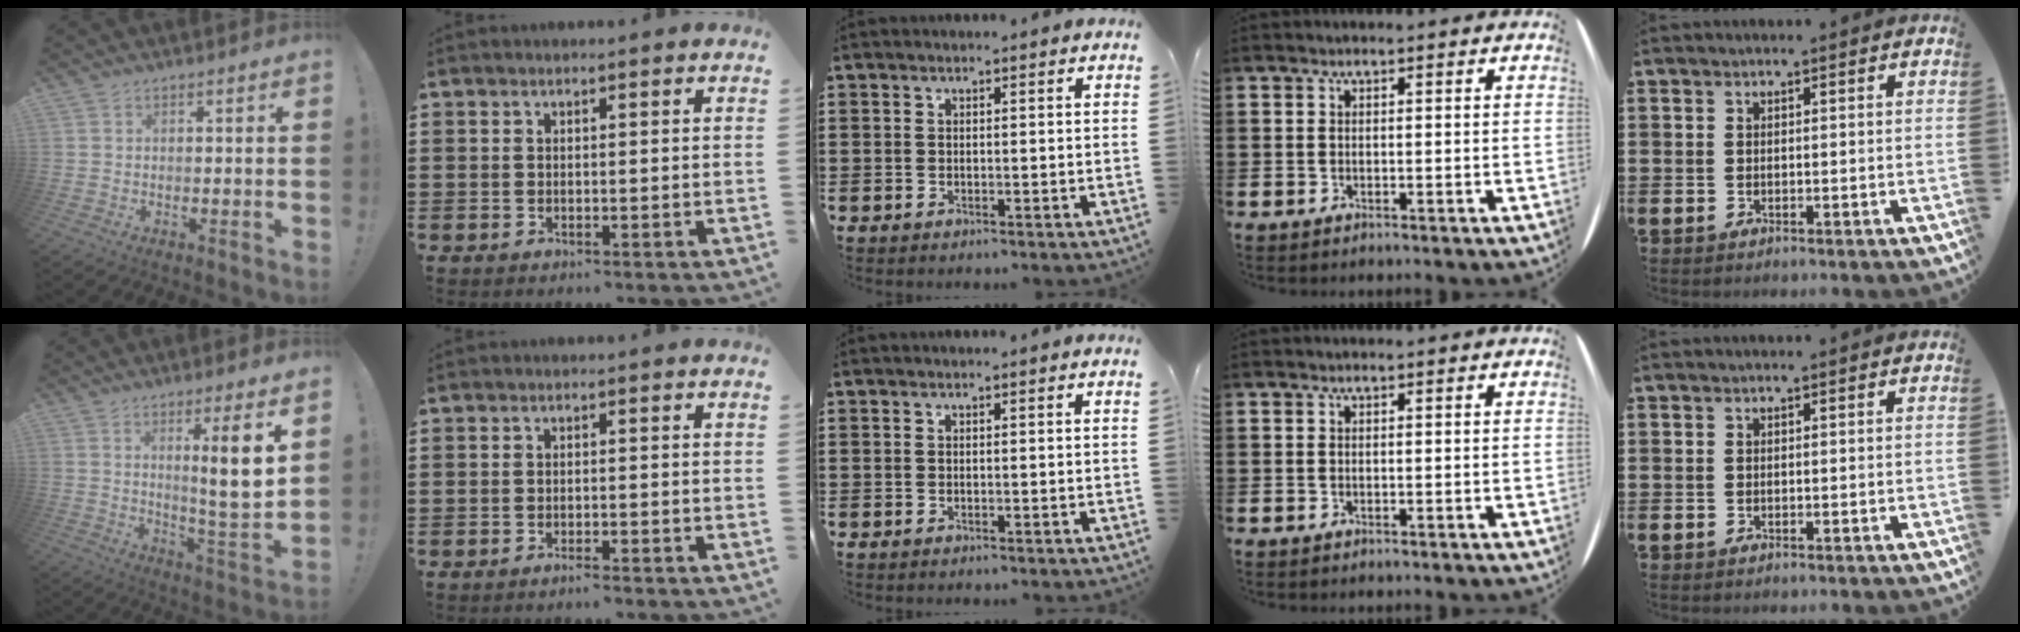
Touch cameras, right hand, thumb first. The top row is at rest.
{"thumb": {"total": 10.5, "force": [3.8, 0.0, 9.8], "torque": [-0.139, -0.029, 0.050]}, "index": {"total": 1.2, "force": [-1.1, -0.1, 0.5], "torque": [-0.010, -0.002, -0.019]}}